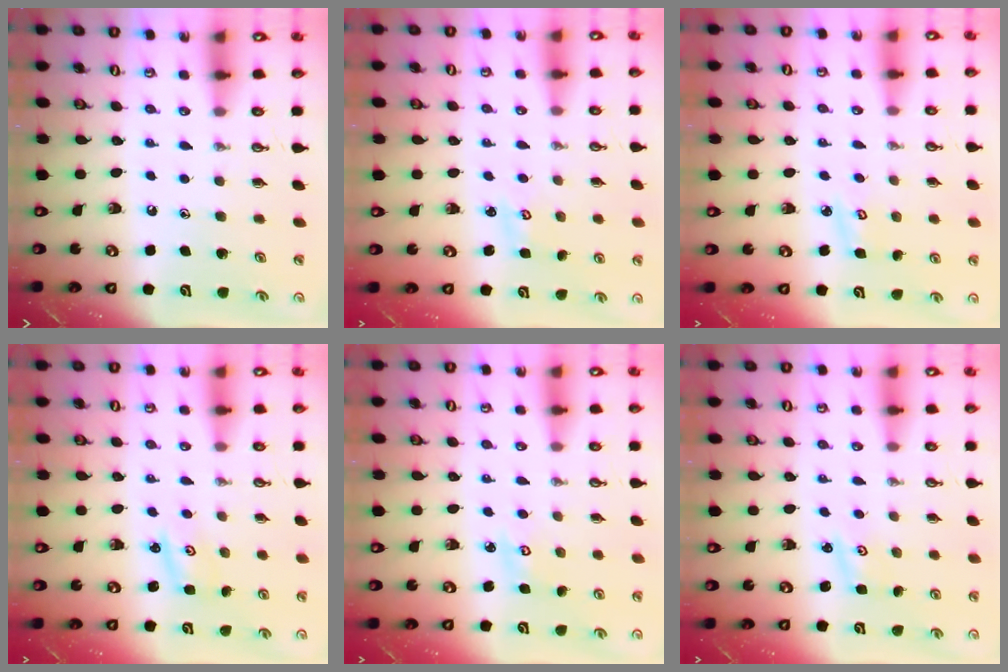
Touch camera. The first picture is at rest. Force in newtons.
{"total": 2.0, "press": 1.9, "slide": 0.2}
{"total": 3.9, "press": 3.9, "slide": 0.4}
{"total": 2.0, "press": 2.0, "slide": 0.2}
{"total": 3.7, "press": 3.7, "slide": 0.4}
{"total": 1.2, "press": 1.2, "slide": 0.2}